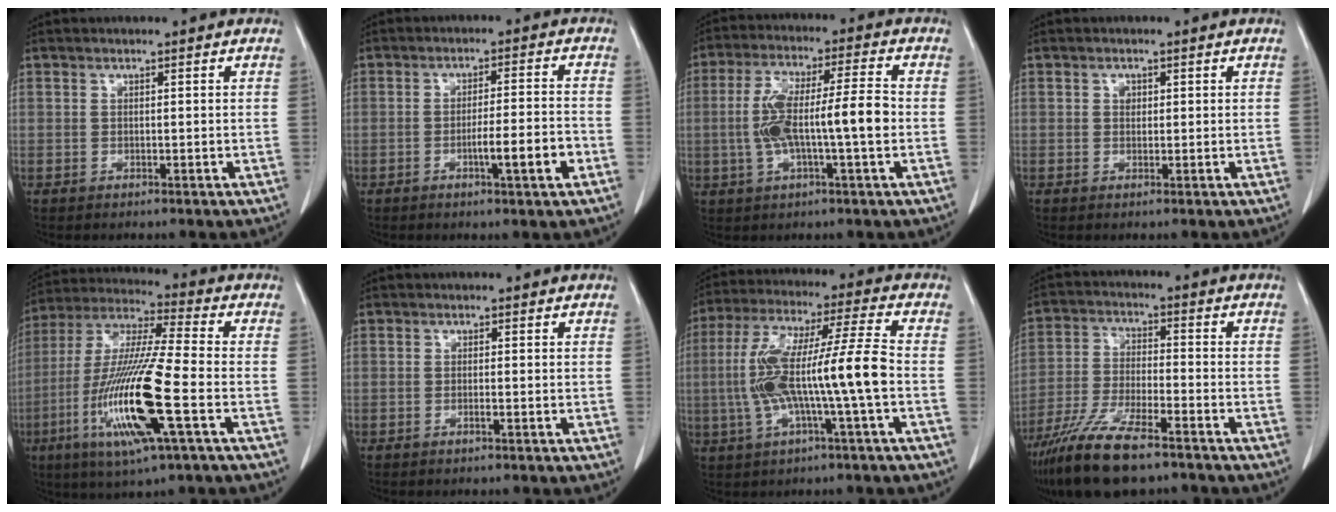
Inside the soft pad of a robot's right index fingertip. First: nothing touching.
{"total": 6.5, "force": [-2.6, 0.1, 5.9], "torque": [-0.091, 0.000, -0.037]}
{"total": 11.1, "force": [-1.3, 1.3, 11.0], "torque": [-0.212, 0.020, -0.023]}
{"total": 1.1, "force": [0.3, 0.8, 0.6], "torque": [-0.008, 0.002, 0.003]}
{"total": 18.1, "force": [-5.5, 0.9, 17.2], "torque": [-0.362, -0.020, -0.102]}
{"total": 0.7, "force": [-0.3, -0.1, 0.6], "torque": [-0.015, 0.002, -0.003]}
{"total": 14.1, "force": [-2.1, 0.1, 13.9], "torque": [-0.280, 0.021, -0.040]}
{"total": 13.4, "force": [-9.9, 2.8, 8.7], "torque": [-0.174, -0.032, -0.179]}